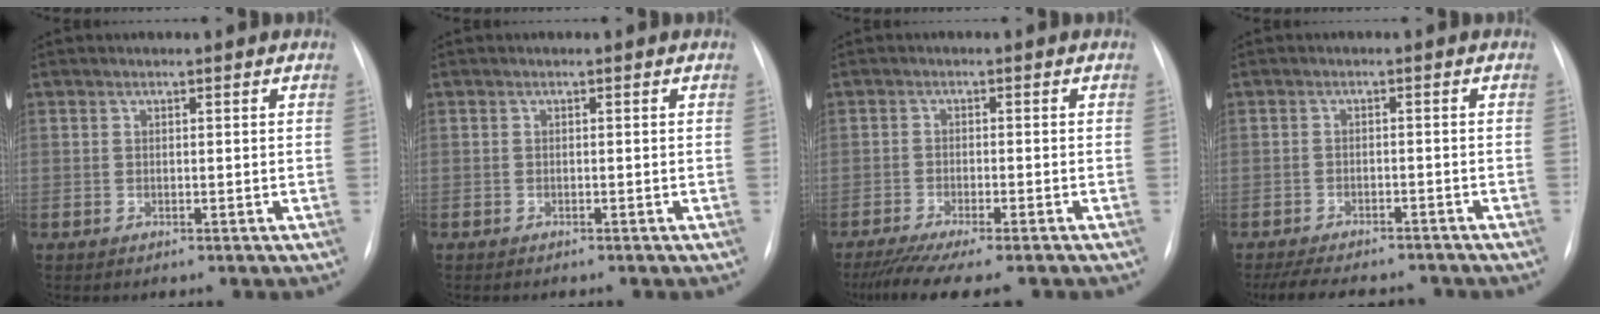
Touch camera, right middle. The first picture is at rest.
{"total": 0.7, "force": [-0.6, 0.1, 0.1], "torque": [-0.006, -0.002, -0.011]}
{"total": 10.7, "force": [-8.9, 0.8, 5.8], "torque": [-0.081, -0.021, -0.135]}
{"total": 11.6, "force": [-10.2, 3.4, 4.3], "torque": [-0.080, 0.000, -0.135]}